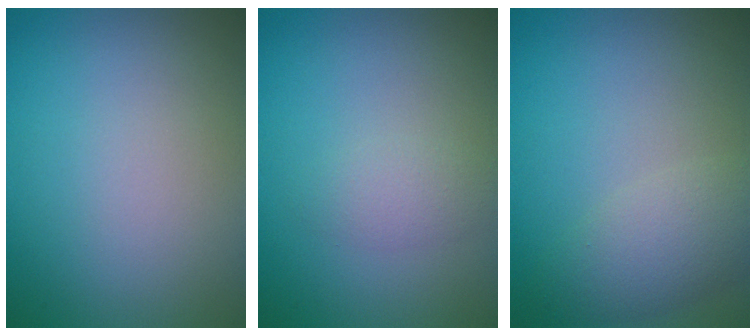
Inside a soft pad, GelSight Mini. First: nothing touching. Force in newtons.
{"total": 1.5, "press": 1.5, "slide": 0.0}
{"total": 3.3, "press": 3.3, "slide": 0.2}